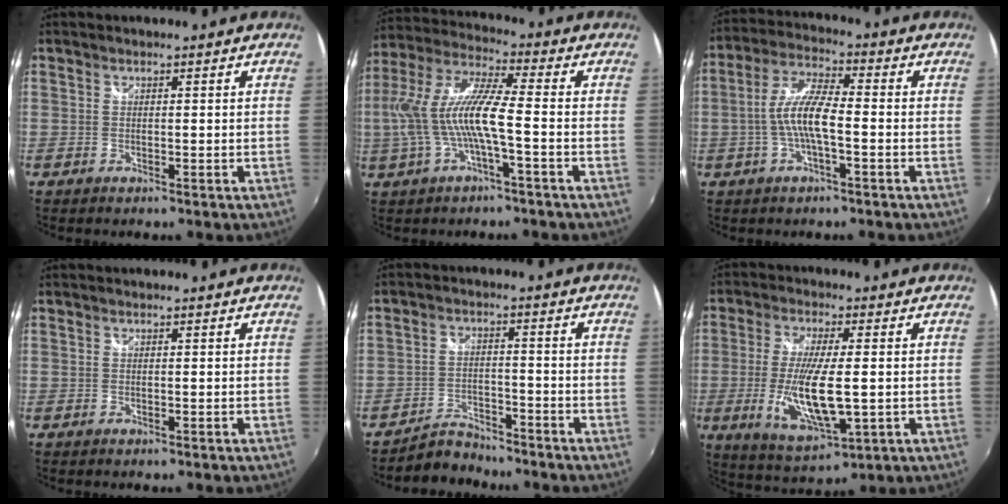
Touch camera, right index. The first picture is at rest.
{"total": 12.9, "force": [-2.1, 1.8, 12.6], "torque": [-0.241, -0.001, -0.034]}
{"total": 8.4, "force": [-1.8, 1.8, 8.0], "torque": [-0.169, 0.009, -0.035]}
{"total": 0.0}
{"total": 5.3, "force": [-5.0, 1.7, 0.1], "torque": [-0.016, 0.013, -0.089]}
{"total": 13.1, "force": [-2.0, 3.7, 12.5], "torque": [-0.245, -0.023, -0.027]}